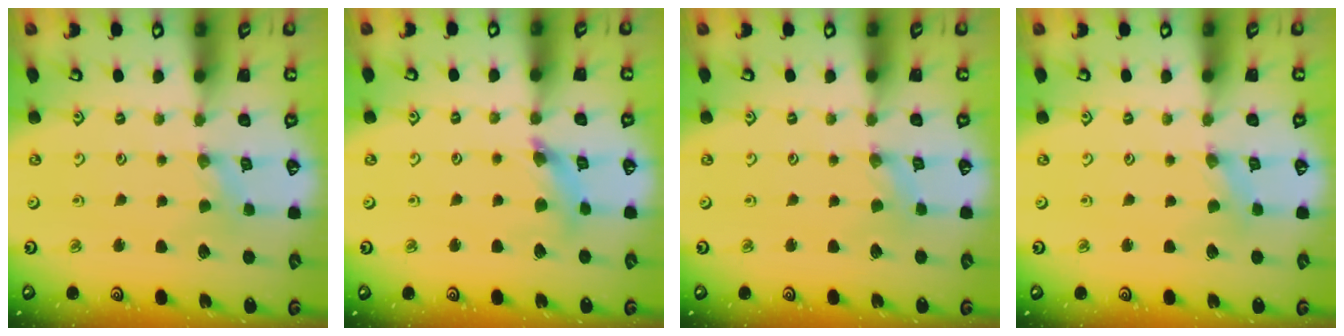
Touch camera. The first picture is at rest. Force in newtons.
{"total": 6.2, "press": 6.2, "slide": 0.7}
{"total": 0.6, "press": 0.6, "slide": 0.2}
{"total": 0.0}